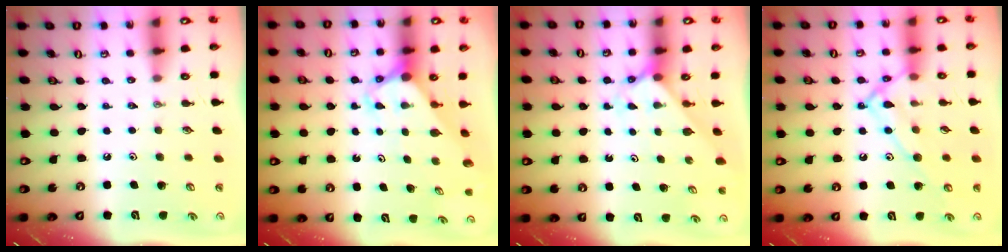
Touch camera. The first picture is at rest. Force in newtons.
{"total": 5.2, "press": 5.1, "slide": 0.2}
{"total": 2.3, "press": 2.3, "slide": 0.2}
{"total": 13.3, "press": 13.3, "slide": 1.1}